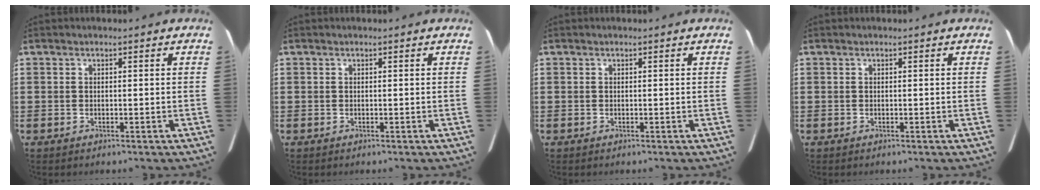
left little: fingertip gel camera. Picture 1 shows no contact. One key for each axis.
{"total": 0.0}
{"total": 0.0}
{"total": 0.0}